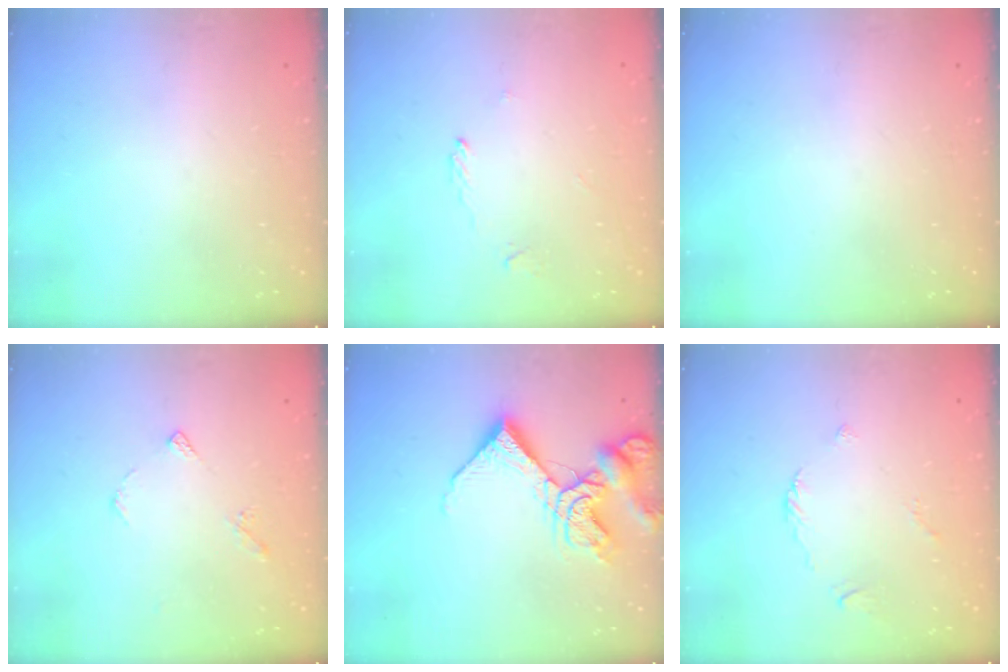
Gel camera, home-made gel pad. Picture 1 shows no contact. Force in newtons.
{"total": 1.9, "press": 1.9, "slide": 0.2}
{"total": 0.0}
{"total": 4.3, "press": 4.3, "slide": 0.4}
{"total": 13.4, "press": 13.3, "slide": 1.7}
{"total": 2.6, "press": 2.6, "slide": 0.6}